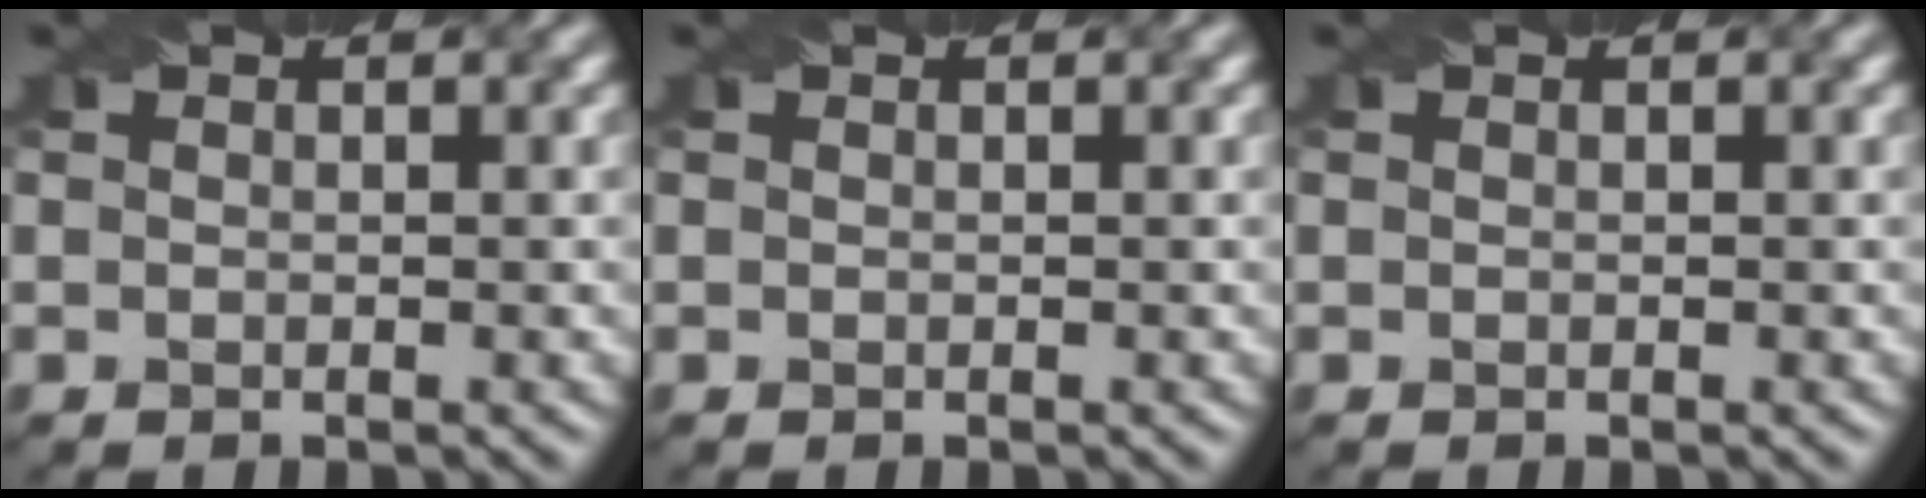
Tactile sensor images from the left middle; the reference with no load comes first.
{"total": 0.0}
{"total": 0.0}